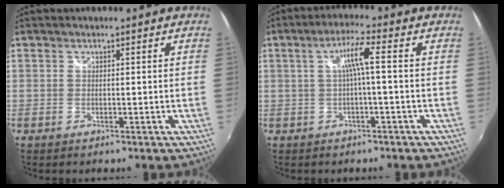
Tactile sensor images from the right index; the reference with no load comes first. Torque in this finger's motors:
{"motor_torque": [0.79, 0.10, 0.40, 0.09]}